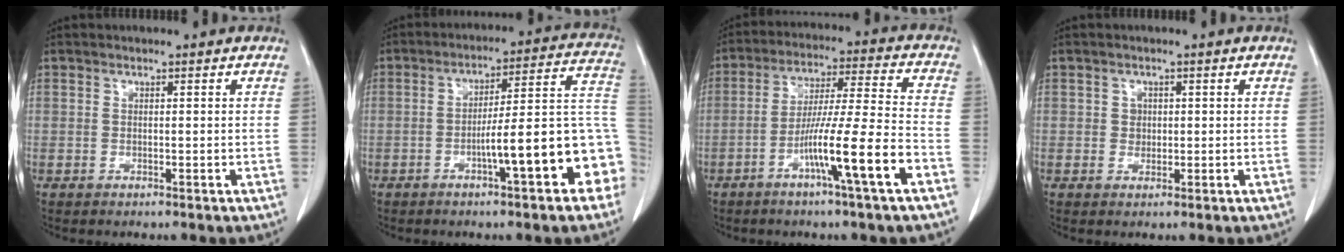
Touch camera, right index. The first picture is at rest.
{"total": 14.7, "force": [-5.3, 1.5, 13.6], "torque": [-0.157, 0.037, -0.071]}
{"total": 12.6, "force": [-5.8, -1.2, 11.1], "torque": [-0.197, -0.001, -0.101]}
{"total": 1.4, "force": [0.2, 1.3, 0.4], "torque": [-0.003, 0.004, 0.006]}